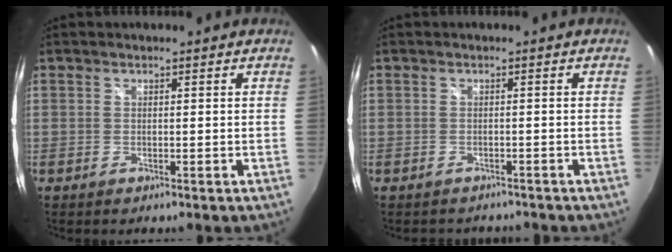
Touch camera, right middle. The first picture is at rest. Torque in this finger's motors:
{"motor_torque": [0.03, -0.11, -0.03, -0.01]}